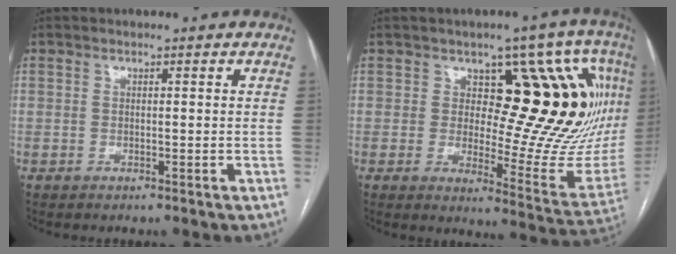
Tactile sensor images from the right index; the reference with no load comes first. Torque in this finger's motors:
{"motor_torque": [1.52, 0.62, 0.36, 0.05]}